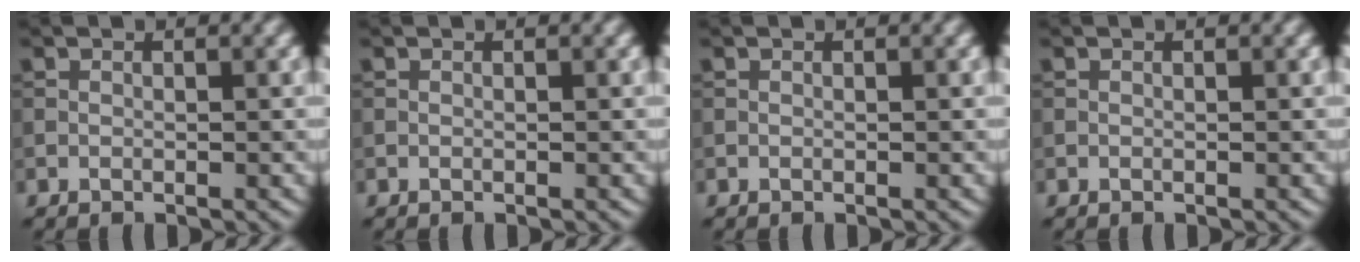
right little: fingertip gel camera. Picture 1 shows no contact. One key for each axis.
{"total": 0.0}
{"total": 0.0}
{"total": 0.0}